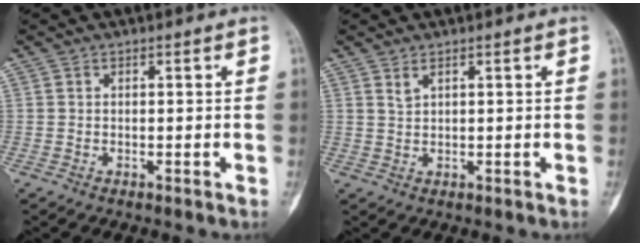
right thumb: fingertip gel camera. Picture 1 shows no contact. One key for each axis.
{"total": 1.4, "fx": 1.0, "fy": 0.3, "fz": 0.9, "tx": -0.016, "ty": -0.003, "tz": 0.026}